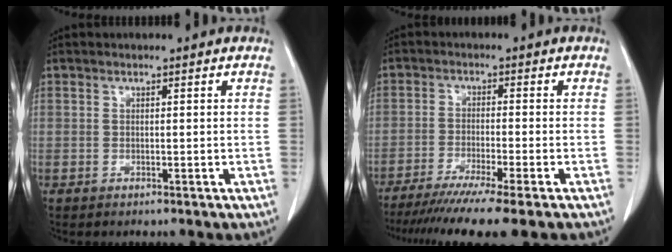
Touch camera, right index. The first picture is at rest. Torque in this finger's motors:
{"motor_torque": [1.12, -1.03, 0.68, 0.21]}